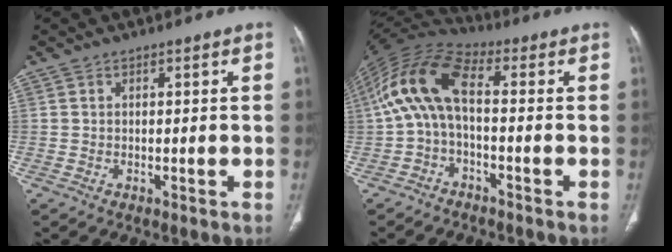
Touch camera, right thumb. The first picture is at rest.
{"total": 12.2, "force": [-0.9, 5.6, 10.8], "torque": [-0.219, 0.045, -0.030]}